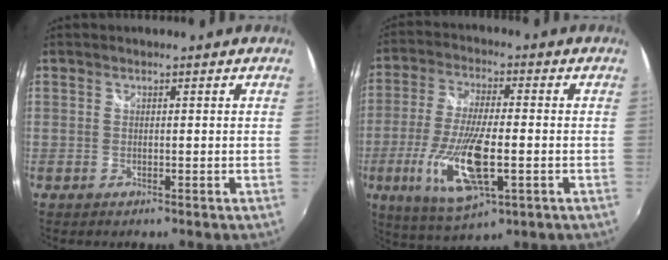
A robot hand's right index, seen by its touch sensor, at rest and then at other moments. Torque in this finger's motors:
{"motor_torque": [1.85, -0.28, 0.77, 0.20]}